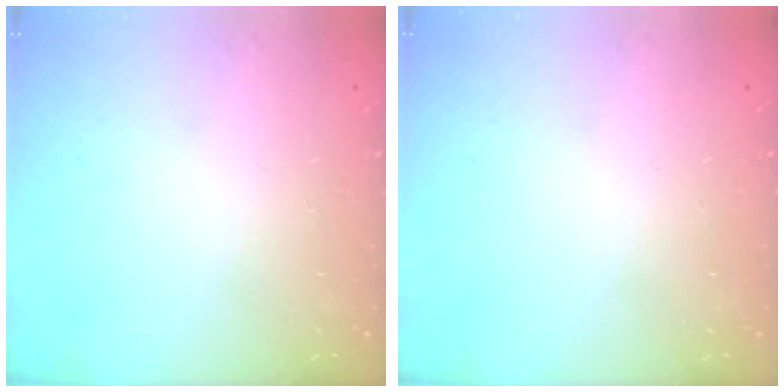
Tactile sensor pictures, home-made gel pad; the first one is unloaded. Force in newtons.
{"total": 0.0}